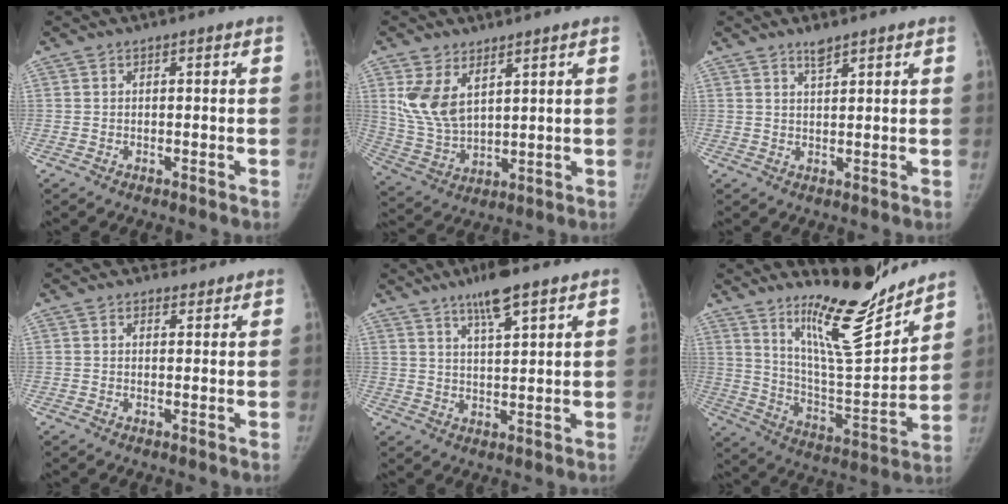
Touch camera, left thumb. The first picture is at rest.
{"total": 9.7, "force": [4.5, 5.6, 6.5], "torque": [-0.115, -0.019, 0.105]}
{"total": 2.4, "force": [1.9, 0.6, 1.3], "torque": [-0.017, -0.010, 0.036]}
{"total": 2.1, "force": [1.8, 1.1, -0.2], "torque": [0.017, -0.011, 0.021]}
{"total": 7.8, "force": [5.3, 1.7, 5.5], "torque": [-0.084, -0.026, 0.092]}
{"total": 17.2, "force": [14.0, 3.1, 9.6], "torque": [-0.118, -0.115, 0.242]}